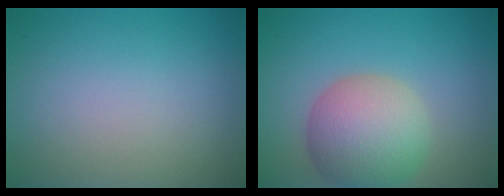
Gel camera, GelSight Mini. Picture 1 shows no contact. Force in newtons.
{"total": 7.0, "press": 7.0, "slide": 0.5}